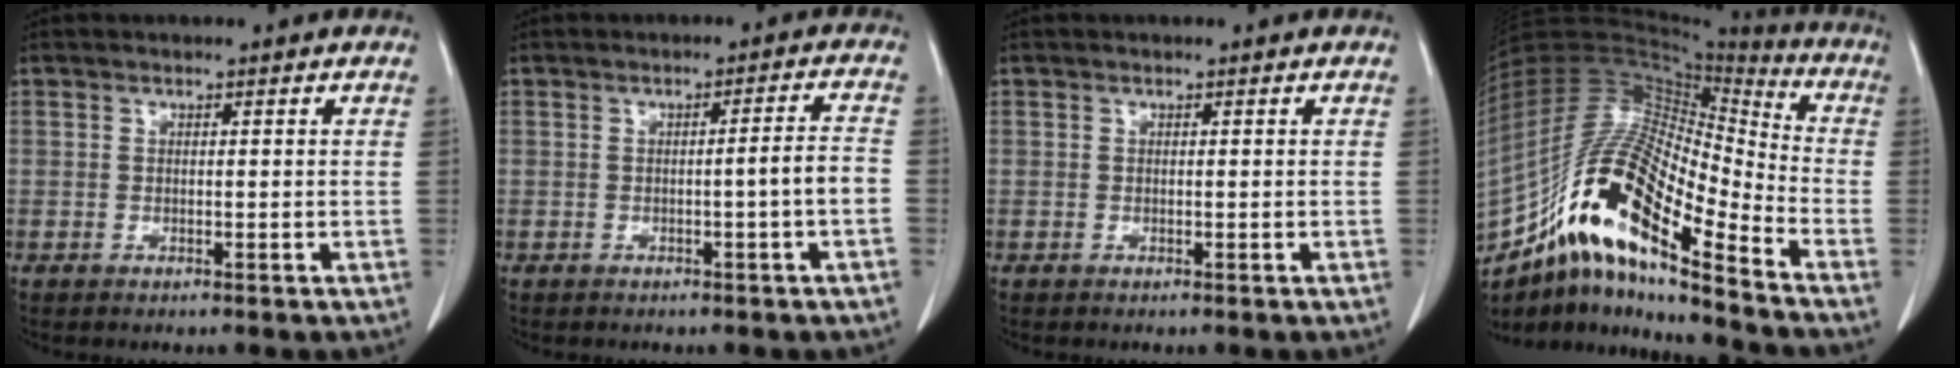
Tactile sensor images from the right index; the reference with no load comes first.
{"total": 3.8, "force": [-1.1, -0.6, 3.6], "torque": [-0.053, 0.005, -0.017]}
{"total": 0.0}
{"total": 22.2, "force": [-13.7, 4.1, 17.0], "torque": [-0.354, -0.004, -0.249]}